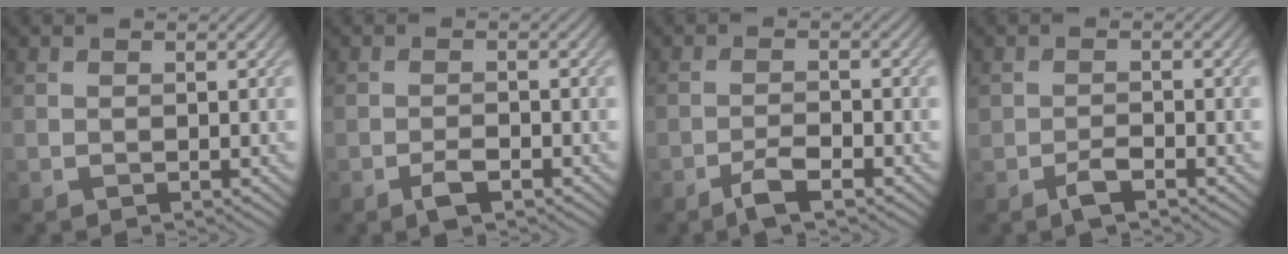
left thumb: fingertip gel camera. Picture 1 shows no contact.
{"total": 2.3, "force": [-1.4, 0.7, 1.7], "torque": [-0.032, 0.001, -0.028]}
{"total": 3.3, "force": [-2.2, 0.7, 2.4], "torque": [-0.051, 0.004, -0.047]}
{"total": 2.0, "force": [-1.3, 0.7, 1.4], "torque": [-0.026, 0.002, -0.027]}